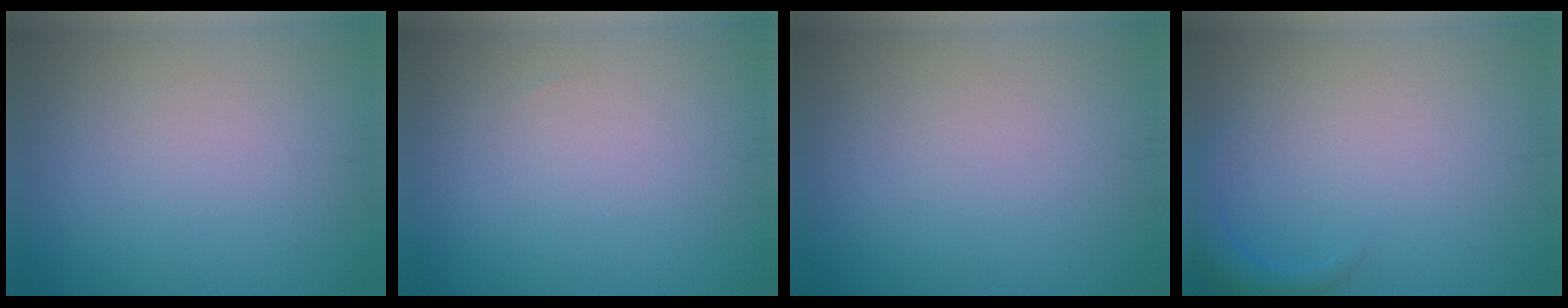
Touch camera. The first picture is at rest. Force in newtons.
{"total": 0.0}
{"total": 0.0}
{"total": 1.7, "press": 1.6, "slide": 0.2}